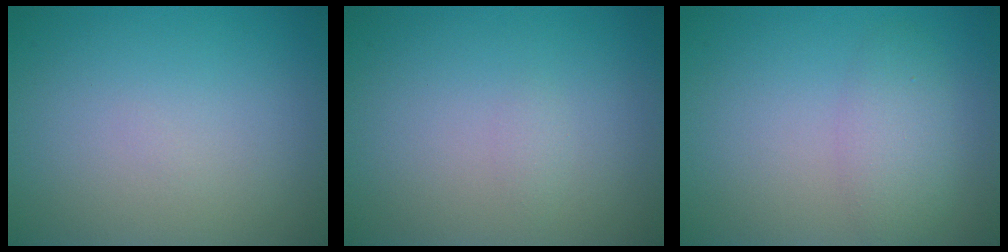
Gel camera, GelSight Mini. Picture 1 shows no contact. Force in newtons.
{"total": 0.6, "press": 0.6, "slide": 0.1}
{"total": 2.8, "press": 2.8, "slide": 0.1}